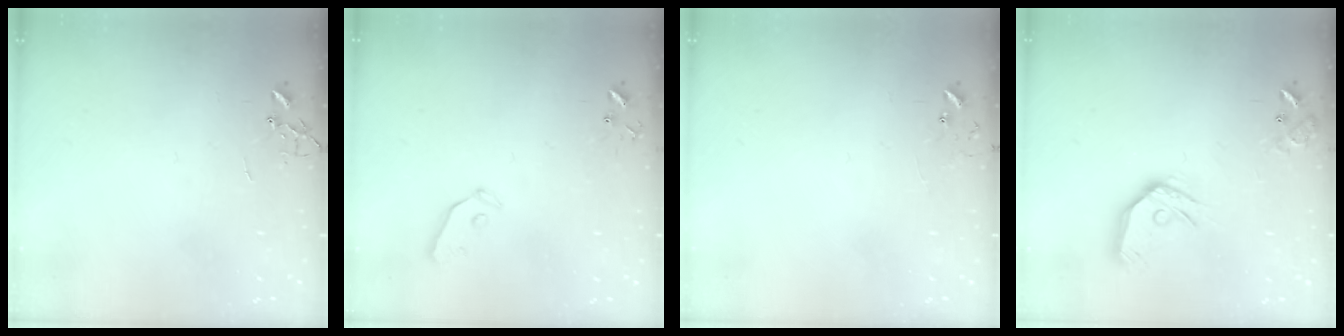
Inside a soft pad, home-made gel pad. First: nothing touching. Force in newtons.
{"total": 3.2, "press": 3.2, "slide": 0.4}
{"total": 5.8, "press": 5.8, "slide": 0.5}
{"total": 14.0, "press": 13.8, "slide": 1.9}